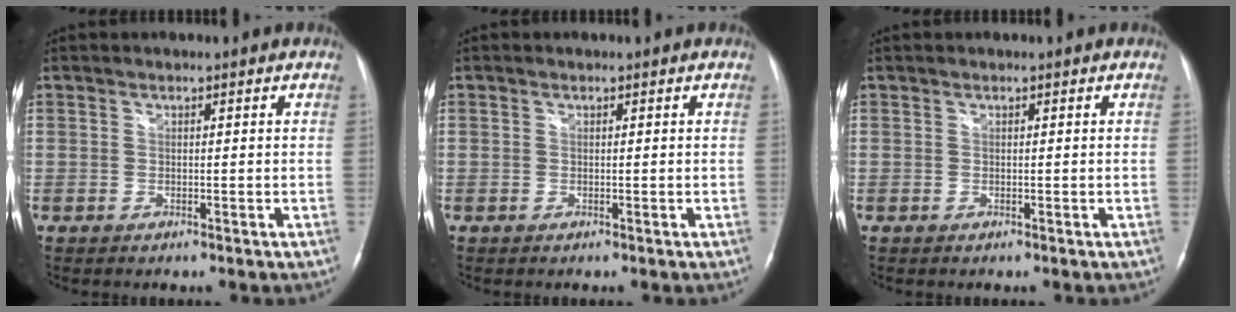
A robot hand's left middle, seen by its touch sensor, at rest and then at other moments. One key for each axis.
{"total": 0.0}
{"total": 0.0}